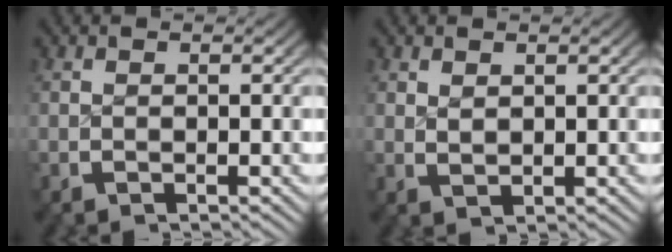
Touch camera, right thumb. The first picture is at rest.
{"total": 1.2, "force": [0.9, 0.5, 0.5], "torque": [-0.008, -0.005, 0.026]}